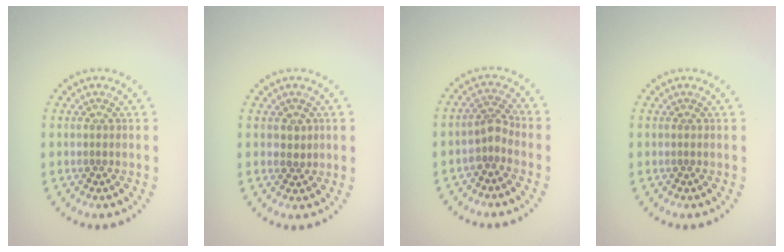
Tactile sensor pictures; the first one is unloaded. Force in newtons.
{"total": 0.7, "press": 0.5, "slide": 0.5}
{"total": 1.9, "press": 1.4, "slide": 1.2}
{"total": 0.0}